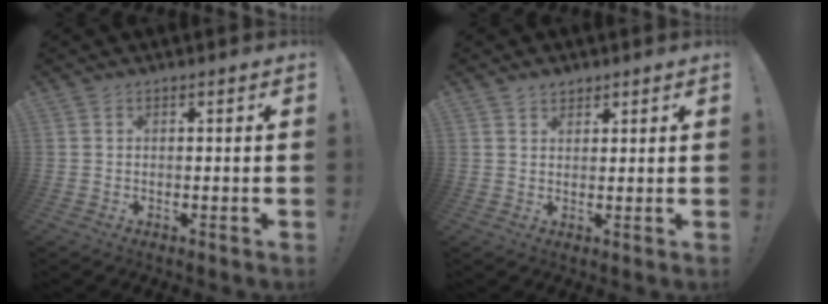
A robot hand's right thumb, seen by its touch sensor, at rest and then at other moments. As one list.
[{"total": 2.4, "force": [1.9, 1.4, 0.5], "torque": [0.000, -0.011, 0.034]}]